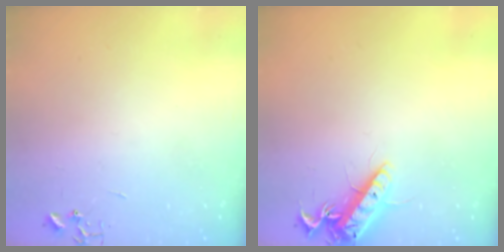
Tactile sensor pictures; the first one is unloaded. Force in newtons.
{"total": 14.2, "press": 14.2, "slide": 1.4}